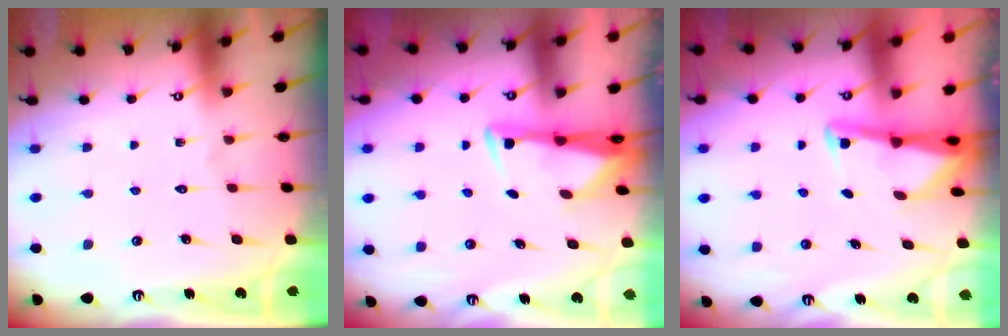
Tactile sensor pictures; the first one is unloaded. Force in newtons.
{"total": 2.9, "press": 2.8, "slide": 0.9}
{"total": 2.9, "press": 2.8, "slide": 0.3}